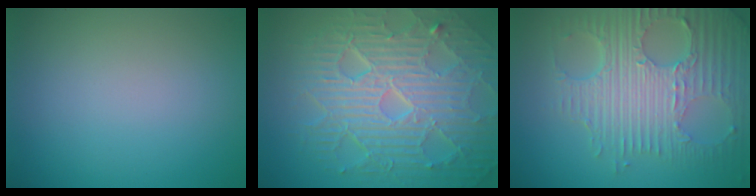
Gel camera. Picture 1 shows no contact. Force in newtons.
{"total": 10.4, "press": 6.8, "slide": 7.9}
{"total": 8.1, "press": 5.8, "slide": 5.7}